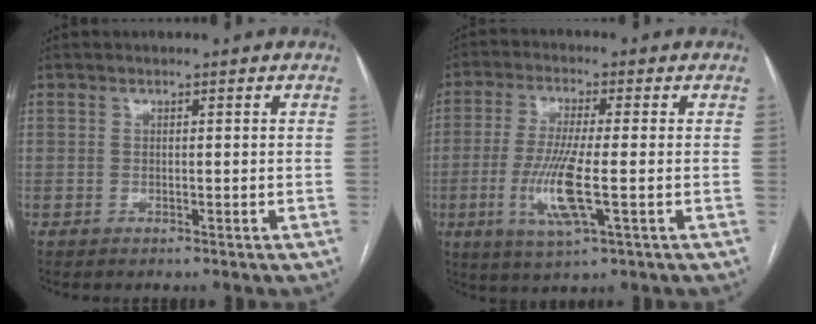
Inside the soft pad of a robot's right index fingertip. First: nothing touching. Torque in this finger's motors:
{"motor_torque": [1.59, -0.35, 0.86, 0.21]}